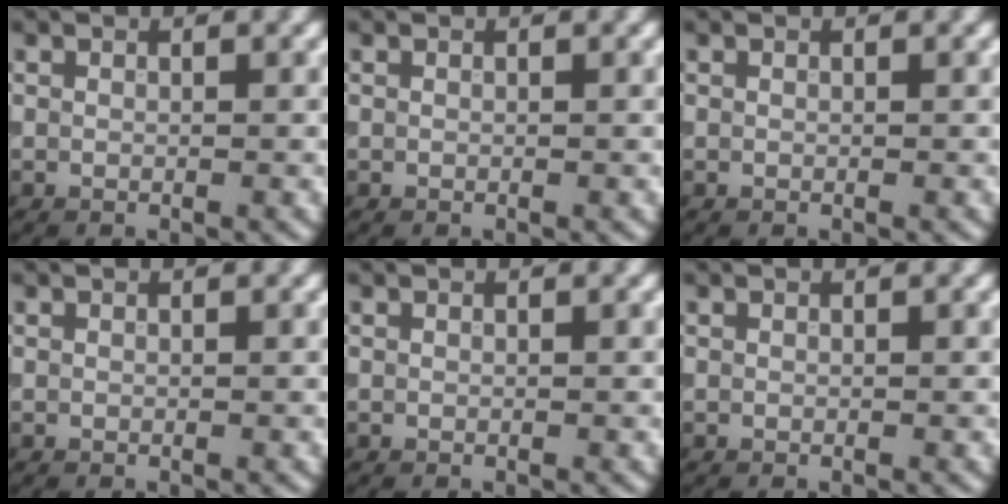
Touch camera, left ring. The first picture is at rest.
{"total": 0.0}
{"total": 0.0}
{"total": 0.0}
{"total": 0.0}
{"total": 0.0}